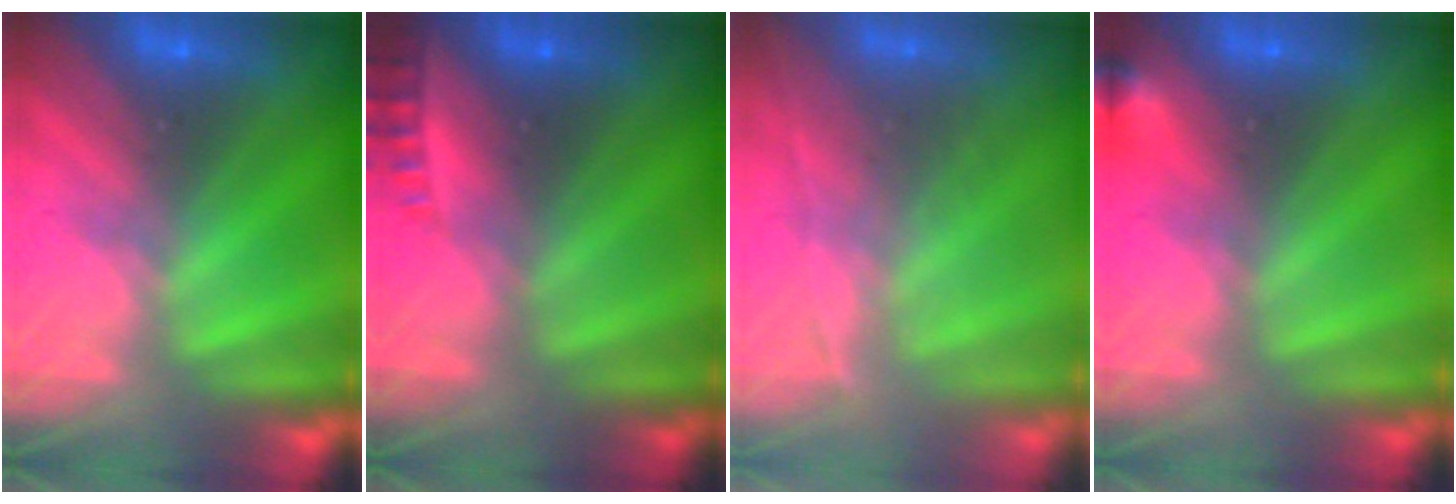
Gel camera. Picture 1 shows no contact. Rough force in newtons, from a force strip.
{"total": 2.1}
{"total": 2.0}
{"total": 3.1}